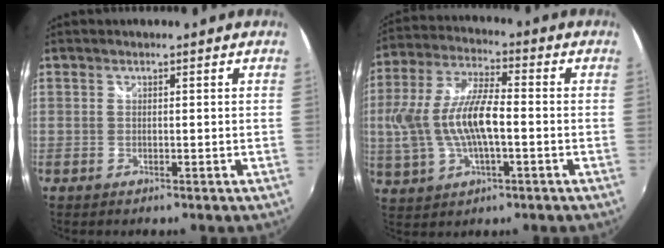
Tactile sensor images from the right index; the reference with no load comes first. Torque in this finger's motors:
{"motor_torque": [0.56, -0.05, 0.41, 0.21]}